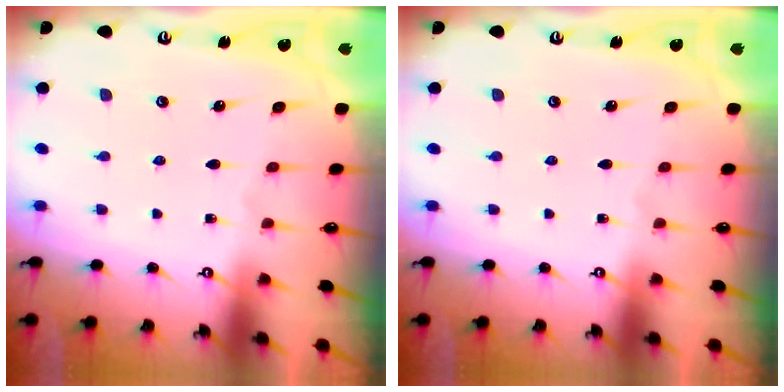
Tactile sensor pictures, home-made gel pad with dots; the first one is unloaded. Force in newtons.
{"total": 0.0}